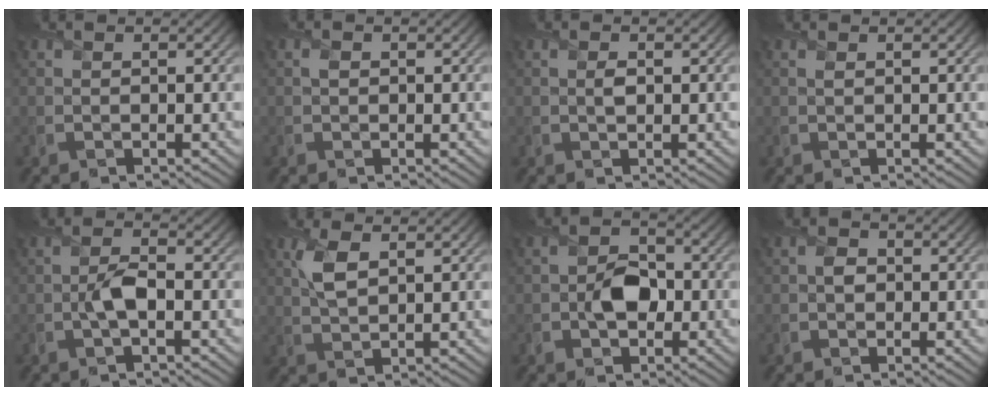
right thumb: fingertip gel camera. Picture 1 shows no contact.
{"total": 0.5, "force": [0.1, 0.5, 0.1], "torque": [-0.003, 0.001, -0.001]}
{"total": 1.0, "force": [0.1, 0.6, 0.8], "torque": [-0.015, 0.000, 0.001]}
{"total": 0.0}
{"total": 3.0, "force": [-0.8, 1.1, 2.7], "torque": [-0.058, 0.005, -0.018]}
{"total": 4.0, "force": [1.7, 1.8, 3.1], "torque": [-0.078, 0.002, 0.036]}
{"total": 4.6, "force": [-1.1, 3.3, 3.0], "torque": [-0.048, 0.001, -0.022]}
{"total": 1.4, "force": [-0.1, 1.3, 0.6], "torque": [-0.012, 0.001, -0.007]}